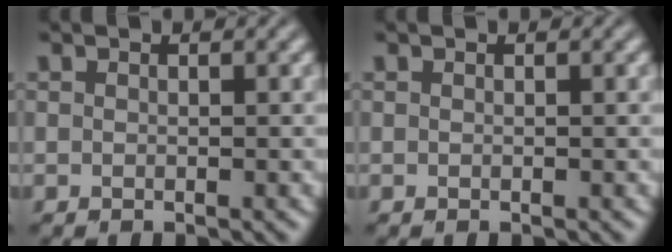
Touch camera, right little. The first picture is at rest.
{"total": 0.0}